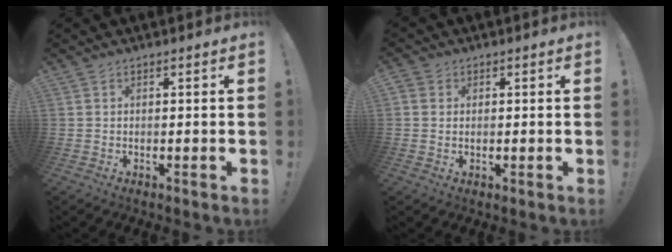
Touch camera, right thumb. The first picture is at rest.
{"total": 2.1, "force": [0.6, 1.9, 0.7], "torque": [-0.008, -0.003, 0.010]}